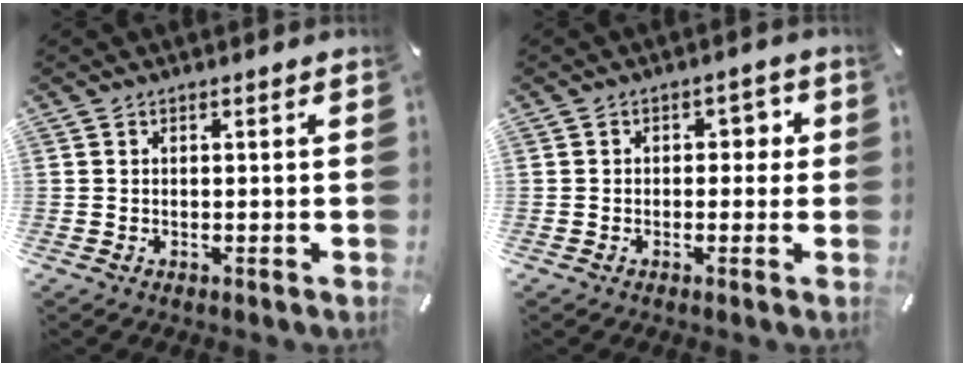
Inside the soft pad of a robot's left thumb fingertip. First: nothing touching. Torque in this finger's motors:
{"motor_torque": [0.73, 0.72, 0.11, -0.22, -0.01]}